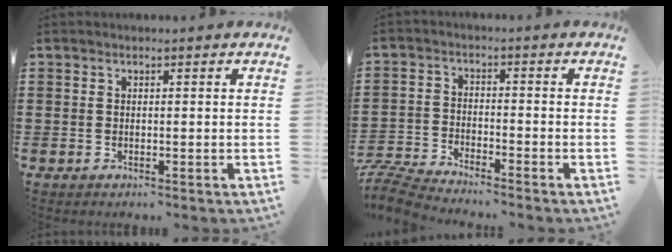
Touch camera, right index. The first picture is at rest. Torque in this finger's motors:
{"motor_torque": [-2.05, 0.08, -1.05, -0.21]}